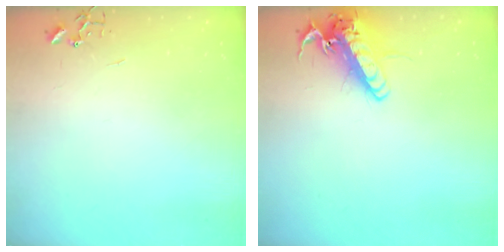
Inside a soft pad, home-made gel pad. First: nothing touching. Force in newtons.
{"total": 15.0, "press": 14.7, "slide": 2.8}